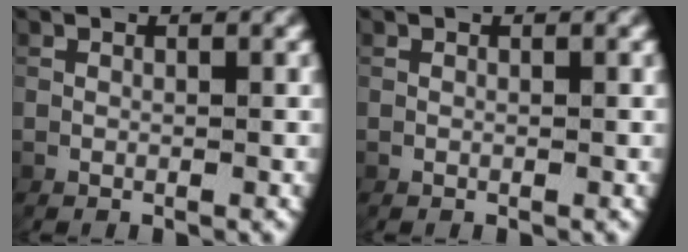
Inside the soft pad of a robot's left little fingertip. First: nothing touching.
{"total": 0.0}